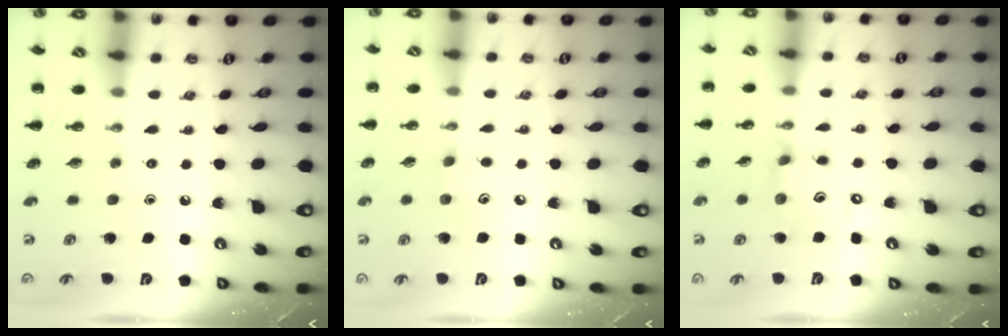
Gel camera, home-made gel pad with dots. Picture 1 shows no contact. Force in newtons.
{"total": 4.3, "press": 4.1, "slide": 1.1}
{"total": 10.1, "press": 9.9, "slide": 1.9}